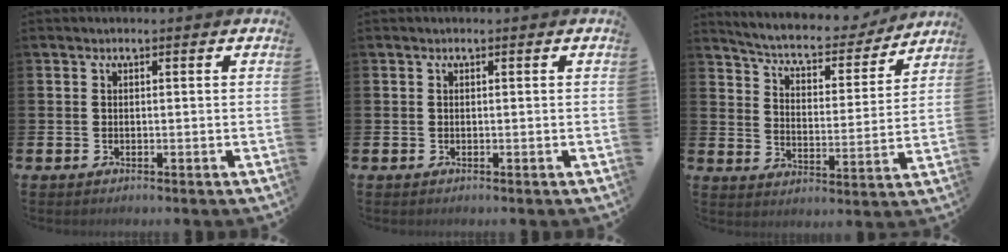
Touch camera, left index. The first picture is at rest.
{"total": 0.0}
{"total": 6.3, "force": [5.9, 1.5, 1.8], "torque": [-0.063, -0.046, 0.096]}